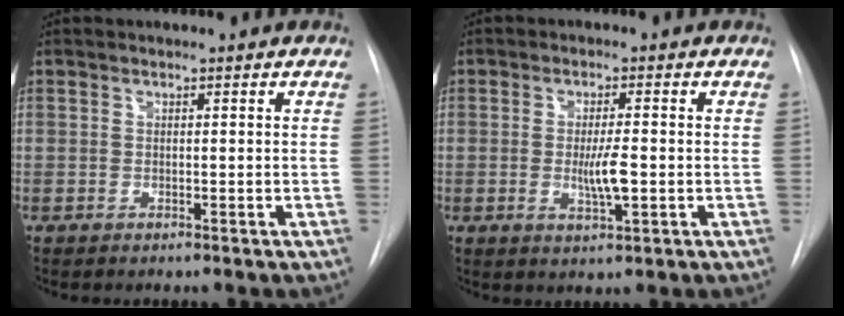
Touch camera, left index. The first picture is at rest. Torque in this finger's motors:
{"motor_torque": [0.15, -0.02, 0.14, 0.09]}